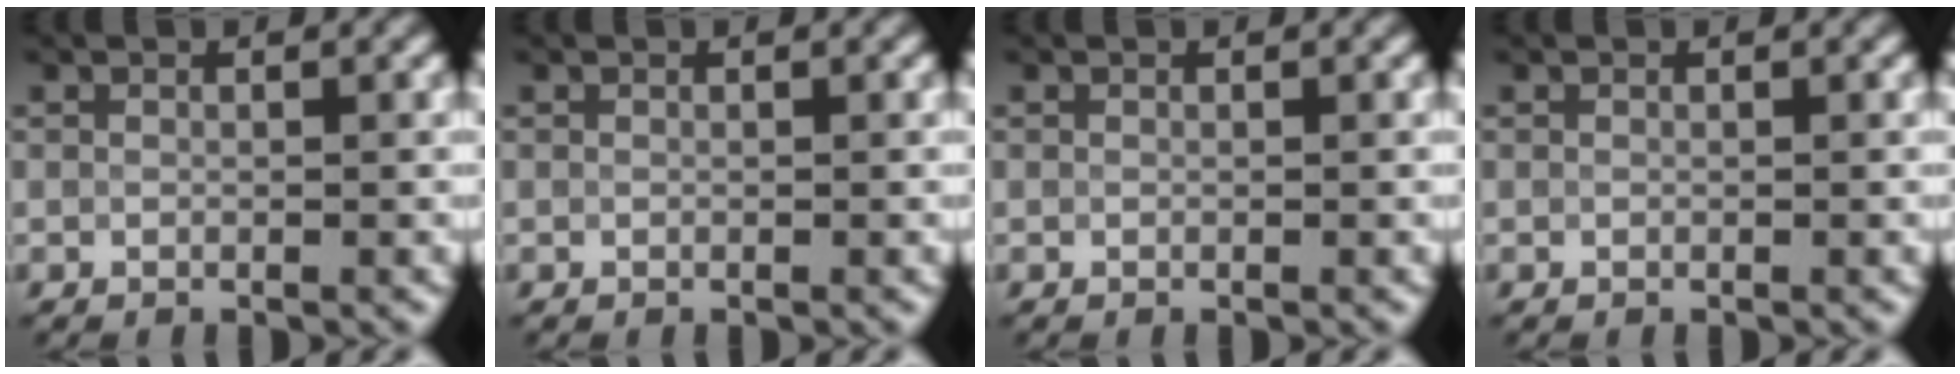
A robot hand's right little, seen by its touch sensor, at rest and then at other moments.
{"total": 0.0}
{"total": 0.0}
{"total": 0.0}